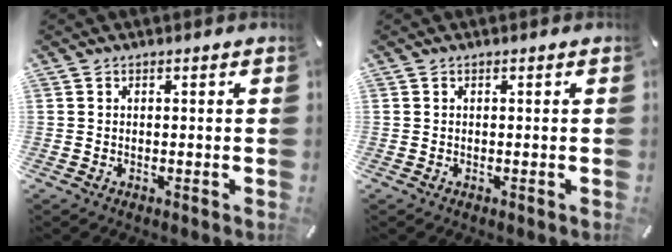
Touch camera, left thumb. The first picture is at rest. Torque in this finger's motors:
{"motor_torque": [0.00, -0.01, 0.00, 0.00, 0.00]}